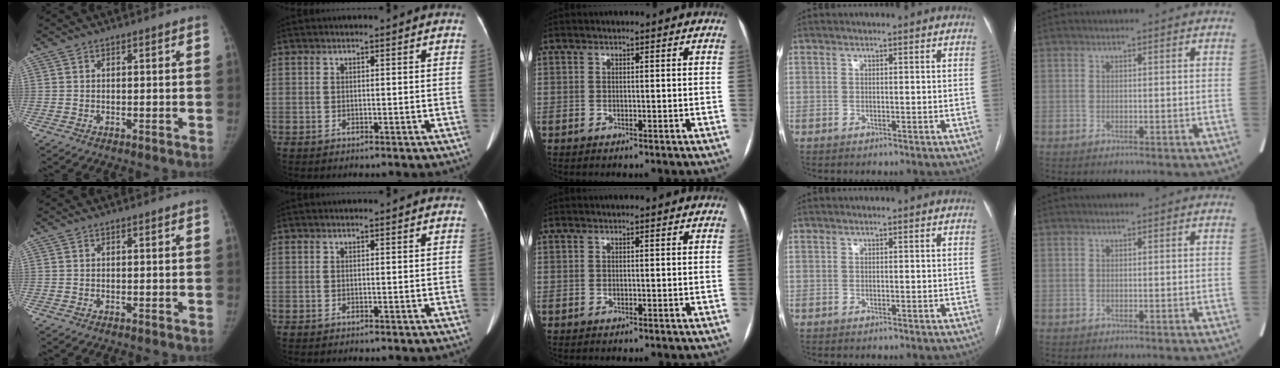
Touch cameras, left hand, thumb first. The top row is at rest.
{}